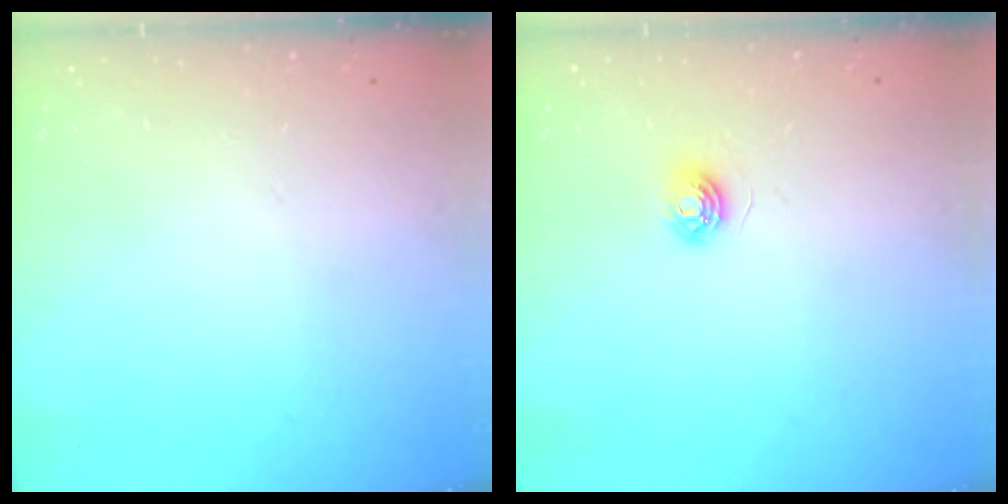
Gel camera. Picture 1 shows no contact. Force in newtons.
{"total": 5.0, "press": 4.9, "slide": 0.6}